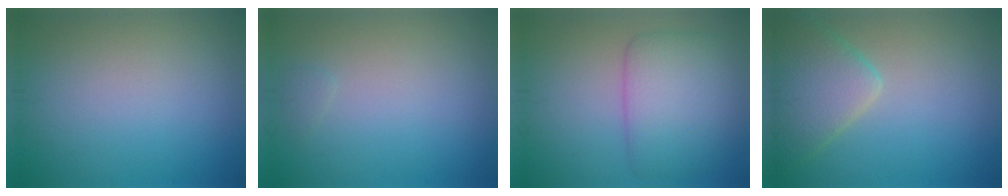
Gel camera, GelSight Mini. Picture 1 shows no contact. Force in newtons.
{"total": 0.5, "press": 0.5, "slide": 0.1}
{"total": 5.7, "press": 5.7, "slide": 0.2}
{"total": 5.0, "press": 5.0, "slide": 0.5}